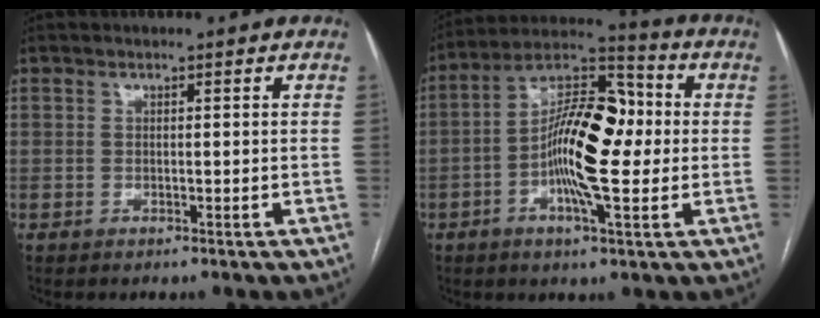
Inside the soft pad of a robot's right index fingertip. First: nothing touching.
{"total": 14.9, "force": [-1.0, 4.3, 14.2], "torque": [-0.256, 0.026, -0.021]}